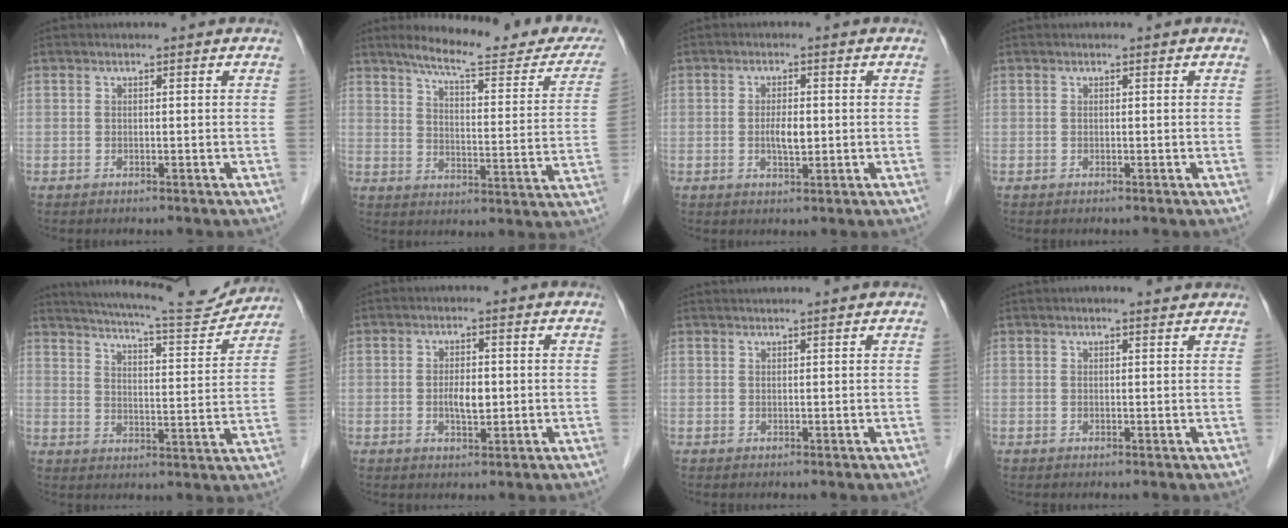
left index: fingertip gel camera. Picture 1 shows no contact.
{"total": 19.7, "force": [17.2, 3.0, 9.1], "torque": [-0.112, -0.036, 0.213]}
{"total": 3.0, "force": [-0.2, 1.1, 2.8], "torque": [-0.054, -0.001, -0.001]}
{"total": 0.0}
{"total": 16.1, "force": [15.2, 1.2, 5.1], "torque": [-0.087, -0.021, 0.207]}
{"total": 3.2, "force": [-0.2, 1.3, 2.9], "torque": [-0.054, 0.000, -0.001]}
{"total": 4.0, "force": [3.8, -0.5, 1.3], "torque": [-0.013, 0.025, 0.055]}
{"total": 2.2, "force": [2.1, 0.2, 0.8], "torque": [-0.013, 0.012, 0.028]}